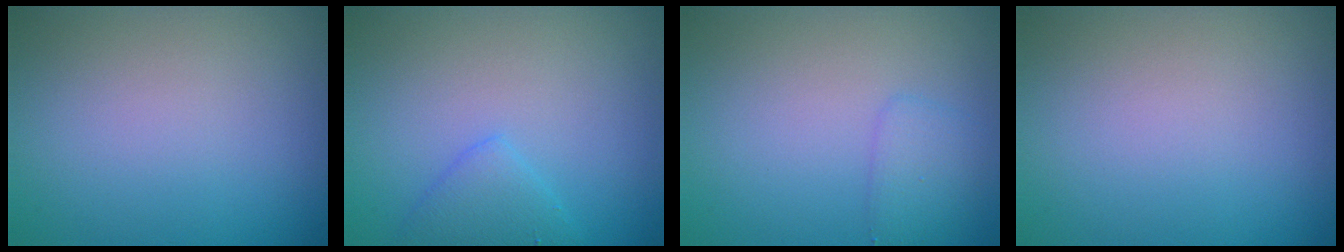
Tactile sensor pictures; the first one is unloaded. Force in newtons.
{"total": 2.2, "press": 2.2, "slide": 0.2}
{"total": 1.7, "press": 1.7, "slide": 0.2}
{"total": 0.0}